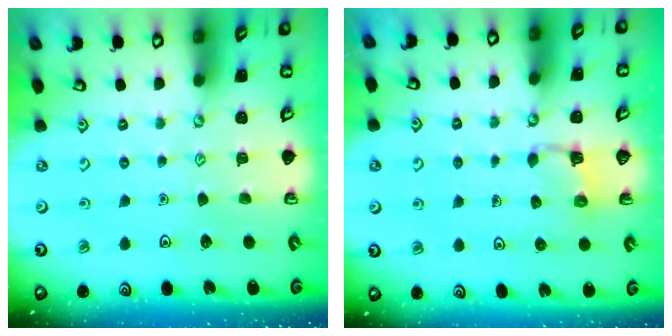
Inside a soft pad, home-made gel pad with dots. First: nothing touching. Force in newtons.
{"total": 2.1, "press": 2.0, "slide": 0.5}